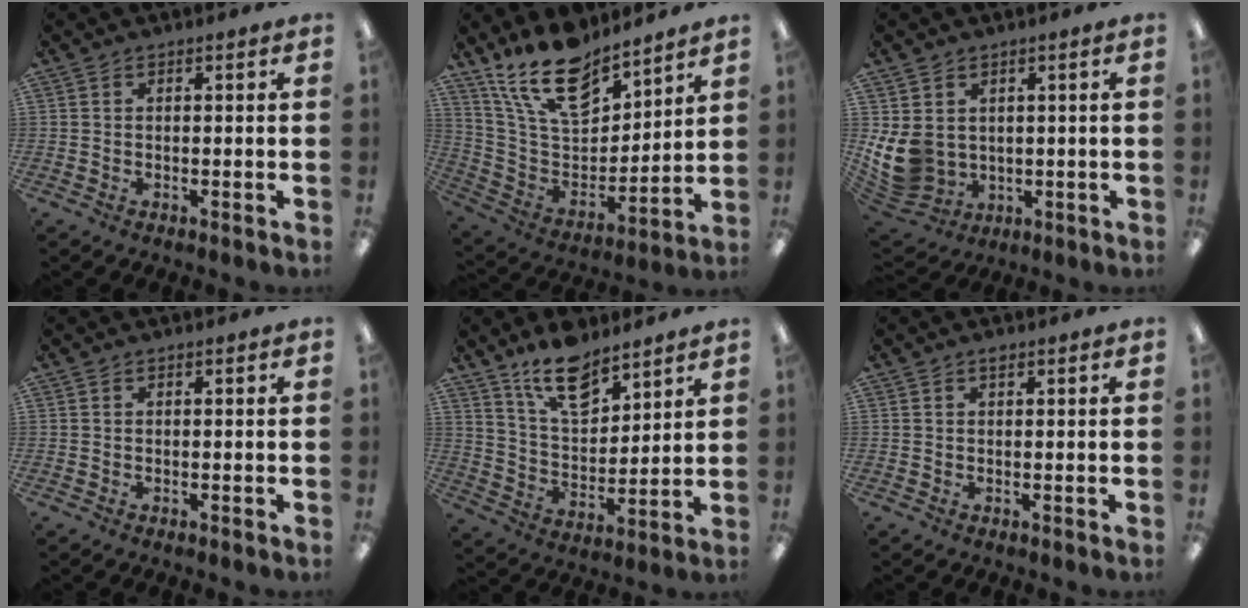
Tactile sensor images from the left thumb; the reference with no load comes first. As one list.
[{"total": 18.4, "force": [14.0, 8.0, 8.9], "torque": [-0.172, -0.084, 0.253]}, {"total": 10.5, "force": [1.0, 9.1, 5.3], "torque": [-0.139, -0.012, 0.027]}, {"total": 0.0}, {"total": 13.4, "force": [9.9, 6.0, 6.6], "torque": [-0.109, -0.054, 0.179]}, {"total": 0.9, "force": [0.7, 0.3, 0.6], "torque": [-0.005, -0.001, 0.010]}]